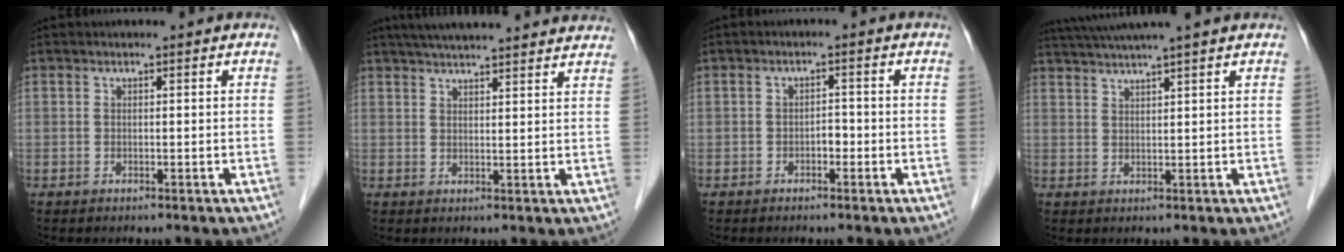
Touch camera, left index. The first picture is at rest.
{"total": 18.5, "force": [16.6, 1.8, 7.9], "torque": [-0.122, 0.035, 0.219]}
{"total": 1.6, "force": [-0.9, 0.9, 1.0], "torque": [-0.011, 0.002, -0.016]}
{"total": 9.3, "force": [7.9, -0.8, 4.8], "torque": [-0.084, 0.034, 0.117]}